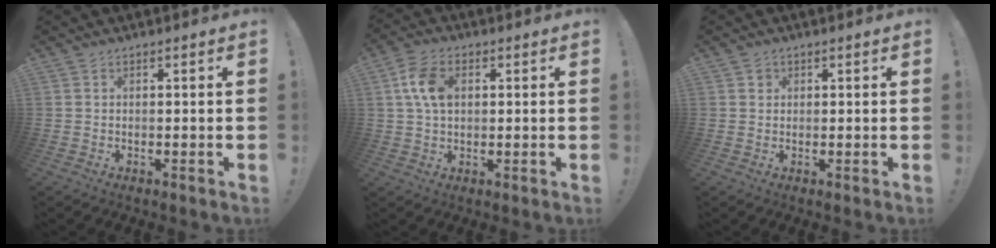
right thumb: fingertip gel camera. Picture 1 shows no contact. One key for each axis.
{"total": 8.9, "fx": 1.9, "fy": 5.8, "fz": 6.5, "tx": -0.121, "ty": 0.006, "tz": 0.036}
{"total": 1.5, "fx": 0.6, "fy": 1.3, "fz": 0.3, "tx": -0.002, "ty": 0.002, "tz": 0.010}